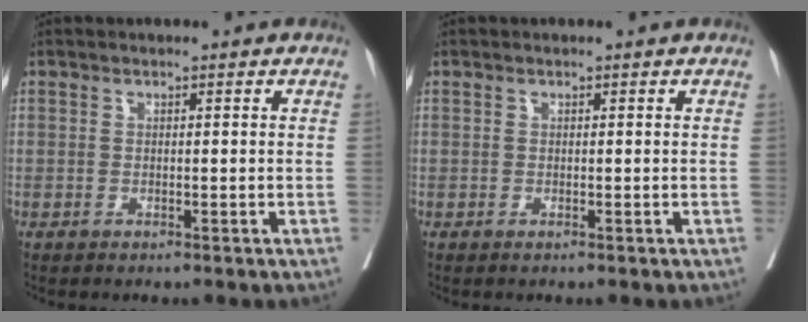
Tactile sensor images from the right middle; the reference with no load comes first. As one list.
[{"total": 0.0}]